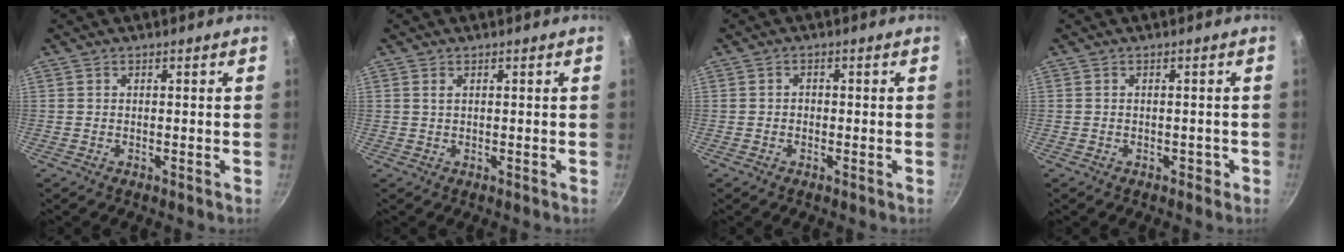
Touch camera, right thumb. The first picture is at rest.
{"total": 0.9, "force": [0.4, 0.4, 0.7], "torque": [-0.013, 0.002, 0.007]}
{"total": 1.2, "force": [-0.3, 1.1, 0.5], "torque": [-0.008, 0.004, -0.005]}
{"total": 1.1, "force": [-0.5, 0.9, 0.4], "torque": [0.006, 0.009, -0.002]}